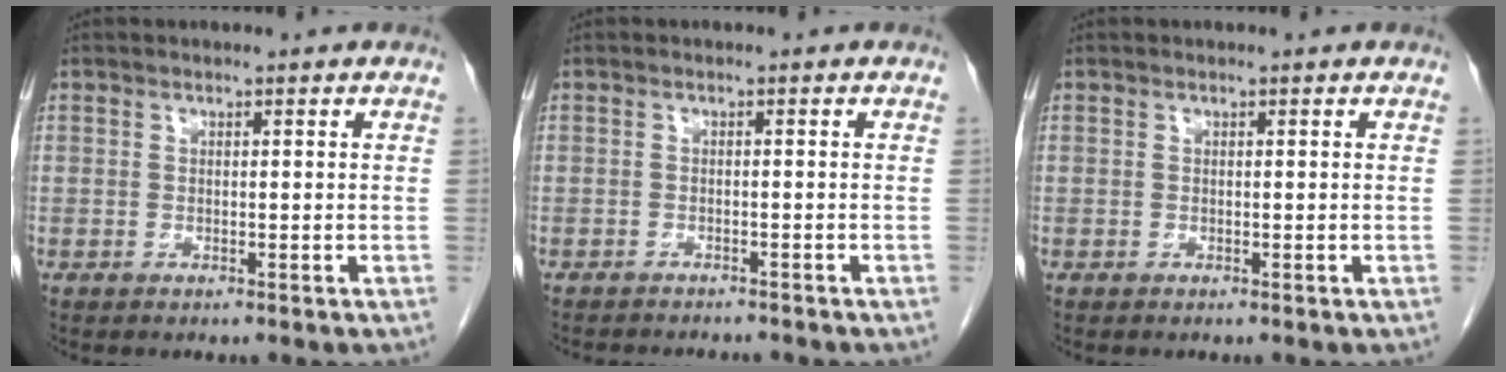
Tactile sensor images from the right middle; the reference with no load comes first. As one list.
[{"total": 5.1, "force": [-4.8, 0.8, 1.4], "torque": [-0.017, -0.007, -0.064]}, {"total": 0.0}]